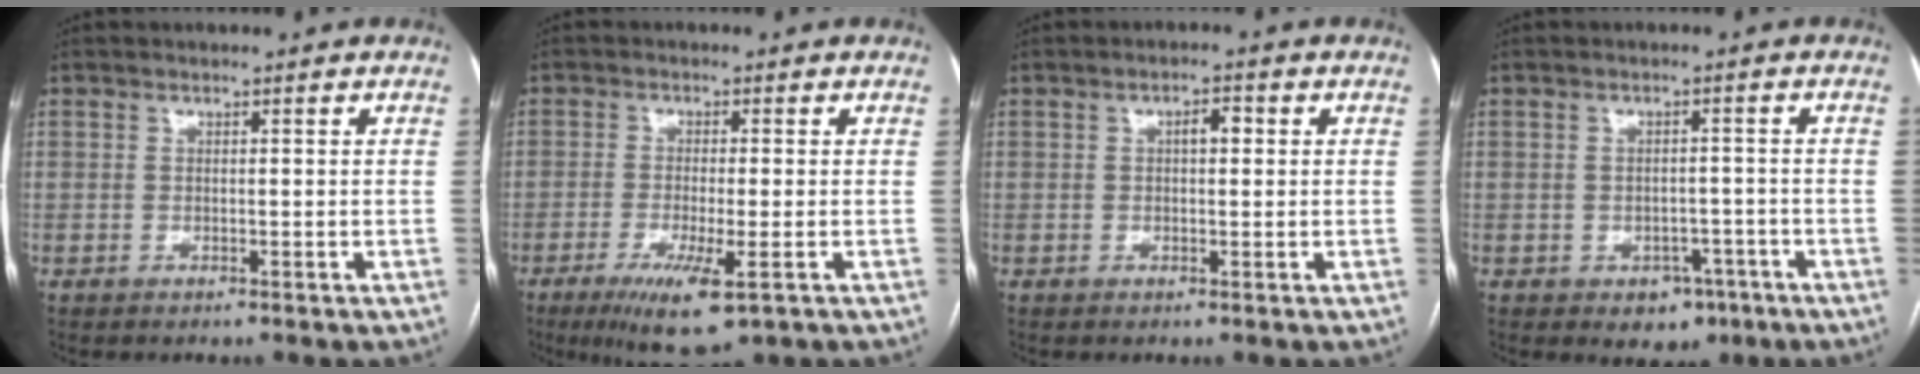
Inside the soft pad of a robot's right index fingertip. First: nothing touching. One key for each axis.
{"total": 8.0, "fx": -3.8, "fy": 1.3, "fz": 6.9, "tx": -0.125, "ty": -0.023, "tz": -0.058}
{"total": 2.3, "fx": 0.4, "fy": 1.0, "fz": 2.1, "tx": -0.033, "ty": 0.010, "tz": 0.006}
{"total": 4.5, "fx": -2.5, "fy": 3.2, "fz": 2.0, "tx": -0.015, "ty": 0.008, "tz": -0.023}